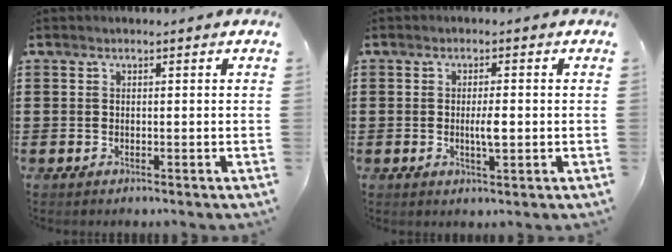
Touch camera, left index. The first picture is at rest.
{"total": 3.0, "force": [-0.2, 0.7, 3.0], "torque": [-0.053, -0.002, -0.004]}